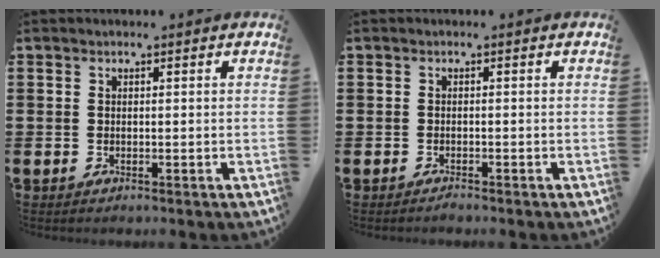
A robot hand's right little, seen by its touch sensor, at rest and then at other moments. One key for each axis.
{"total": 0.6, "fx": -0.5, "fy": 0.0, "fz": 0.2, "tx": -0.005, "ty": -0.003, "tz": -0.010}